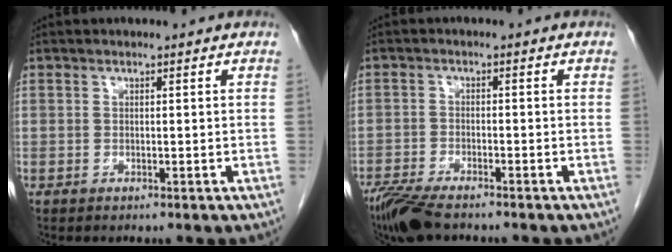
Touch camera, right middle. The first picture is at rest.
{"total": 7.0, "force": [-5.7, 1.4, 3.8], "torque": [-0.072, -0.018, -0.104]}